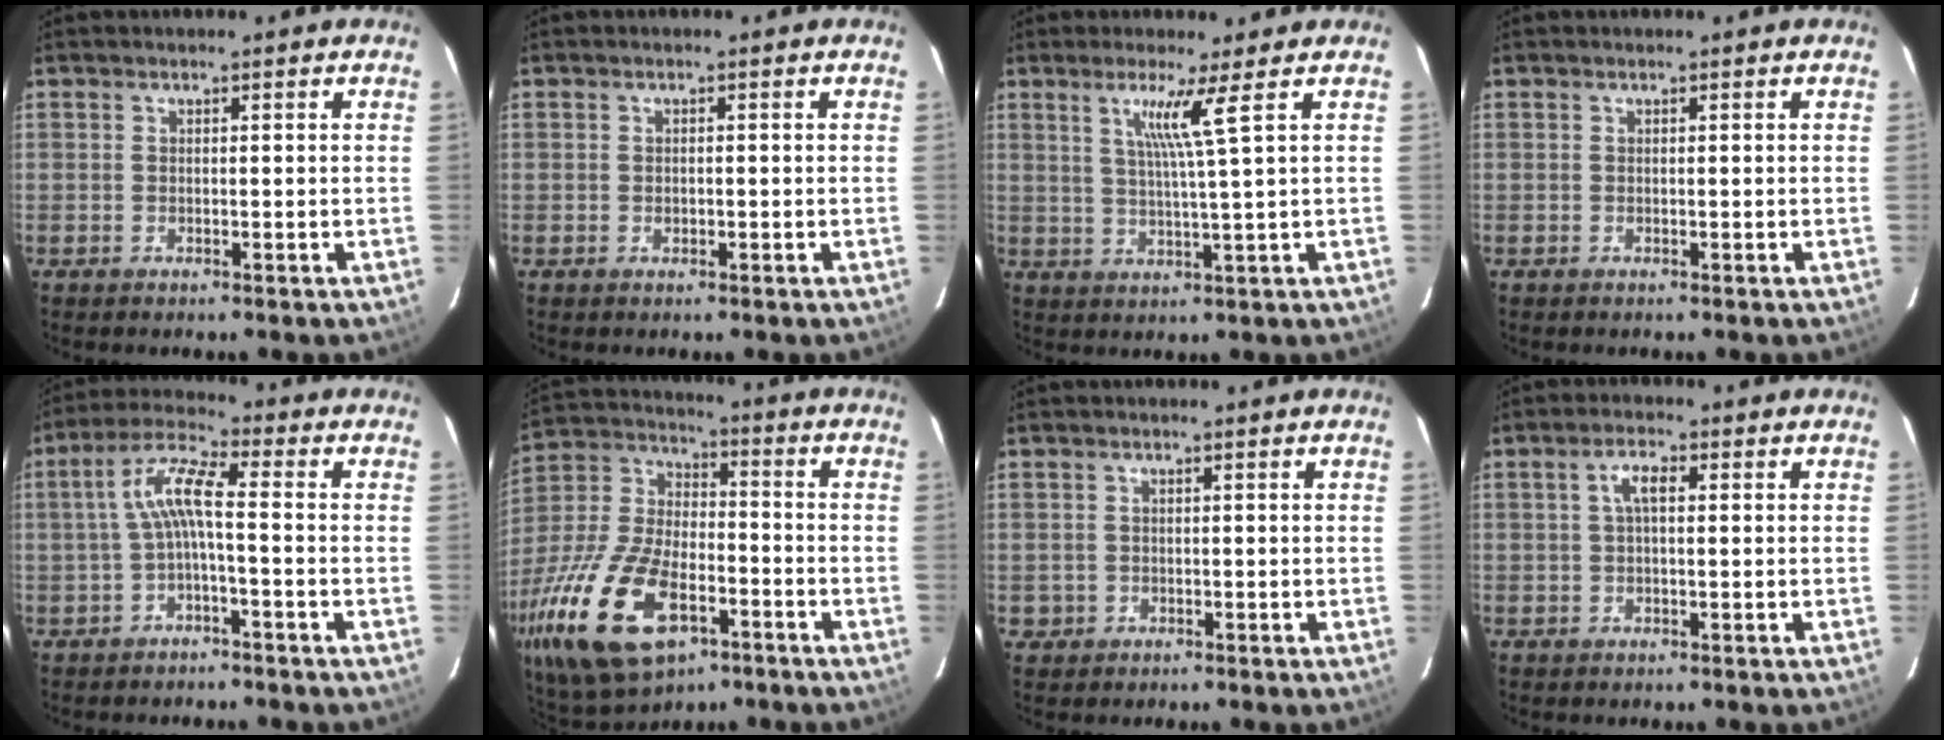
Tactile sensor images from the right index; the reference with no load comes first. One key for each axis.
{"total": 0.8, "fx": -0.3, "fy": 0.6, "fz": 0.4, "tx": -0.006, "ty": 0.001, "tz": -0.003}
{"total": 5.4, "fx": 2.6, "fy": -1.6, "fz": 4.4, "tx": -0.079, "ty": -0.010, "tz": 0.046}
{"total": 0.0}
{"total": 6.5, "fx": -1.2, "fy": 0.9, "fz": 6.4, "tx": -0.146, "ty": 0.019, "tz": -0.021}
{"total": 25.0, "fx": -11.6, "fy": 12.6, "fz": 18.2, "tx": -0.403, "ty": -0.036, "tz": -0.199}
{"total": 1.9, "fx": -0.2, "fy": 1.9, "fz": 0.1, "tx": 0.000, "ty": 0.006, "tz": 0.002}
{"total": 3.3, "fx": 0.7, "fy": 1.2, "fz": 3.0, "tx": -0.060, "ty": 0.011, "tz": 0.014}